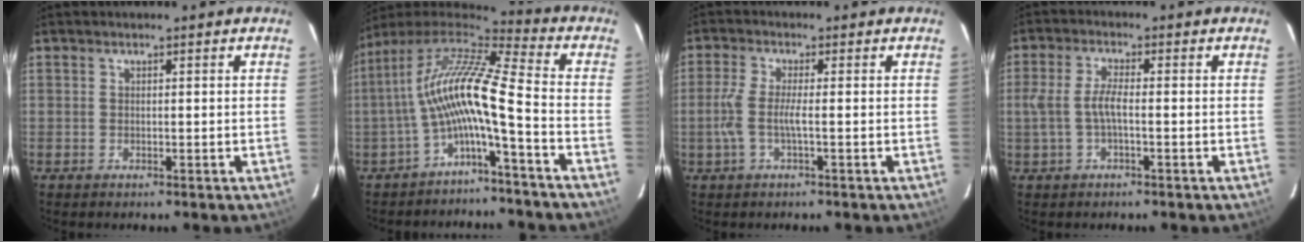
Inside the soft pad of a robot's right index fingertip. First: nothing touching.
{"total": 12.6, "force": [-2.8, 0.8, 12.3], "torque": [-0.229, 0.011, -0.059]}
{"total": 4.5, "force": [-1.1, 0.3, 4.4], "torque": [-0.103, -0.001, -0.021]}
{"total": 4.5, "force": [-0.9, 1.1, 4.3], "torque": [-0.093, 0.004, -0.014]}